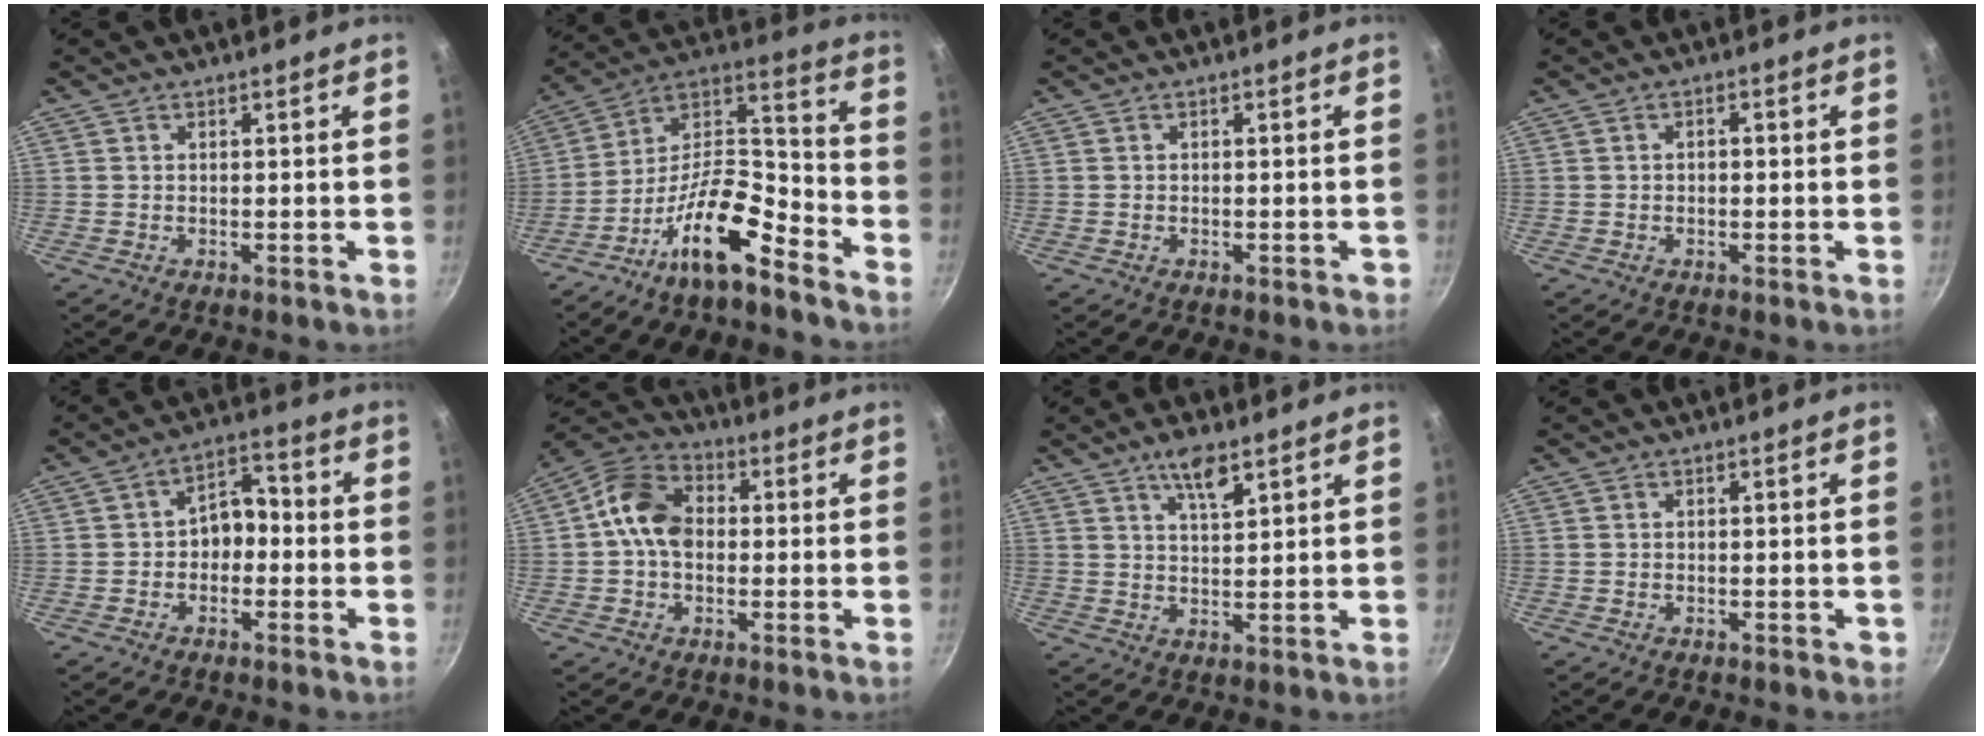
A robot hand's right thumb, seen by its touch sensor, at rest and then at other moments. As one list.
[{"total": 16.2, "force": [-10.4, 5.4, 11.1], "torque": [-0.182, 0.093, -0.196]}, {"total": 0.7, "force": [-0.4, 0.3, 0.4], "torque": [0.001, 0.010, -0.002]}, {"total": 1.4, "force": [-0.2, 0.9, 1.0], "torque": [-0.017, 0.008, -0.005]}, {"total": 6.7, "force": [-1.0, 4.9, 4.5], "torque": [-0.022, 0.032, -0.027]}, {"total": 10.2, "force": [0.1, 7.6, 6.8], "torque": [-0.095, 0.026, -0.018]}, {"total": 5.6, "force": [3.4, 1.8, 4.1], "torque": [-0.068, -0.016, 0.060]}, {"total": 0.6, "force": [-0.3, 0.3, 0.4], "torque": [0.000, 0.002, -0.004]}]